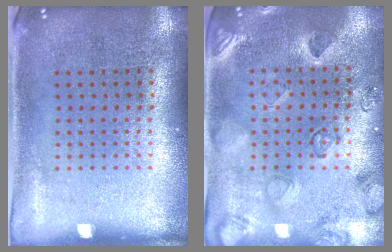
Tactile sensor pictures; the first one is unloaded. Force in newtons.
{"total": 2.3, "press": 2.1, "slide": 1.0}